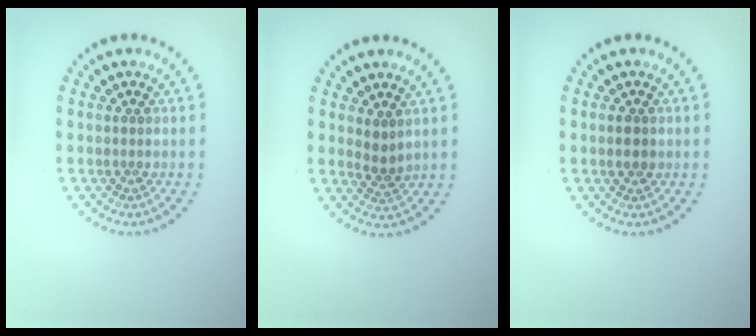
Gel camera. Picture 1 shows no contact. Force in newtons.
{"total": 1.6, "press": 1.3, "slide": 0.9}
{"total": 1.7, "press": 1.7, "slide": 0.1}